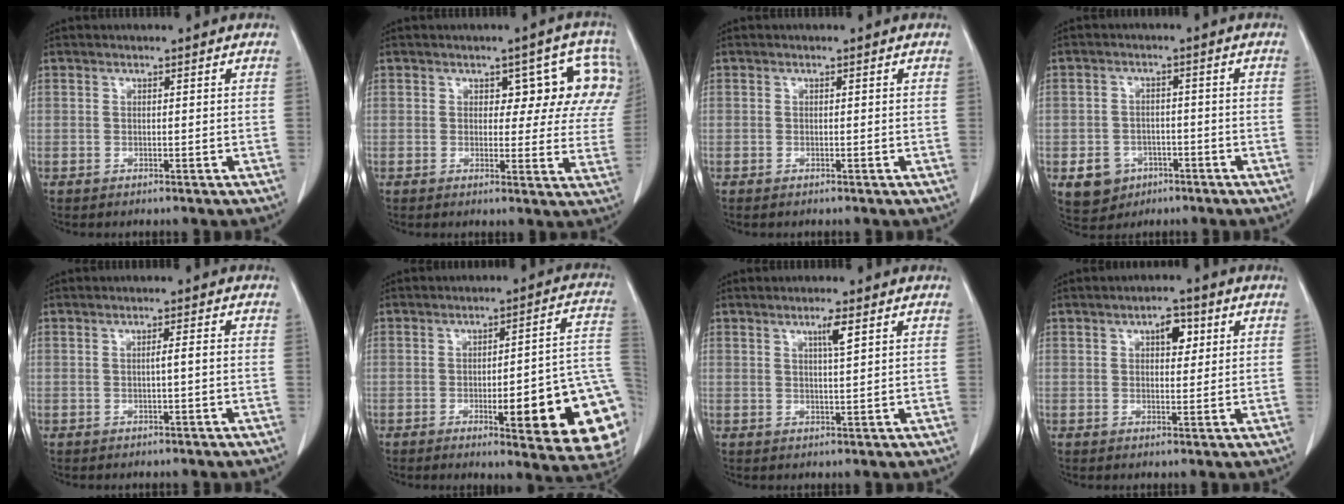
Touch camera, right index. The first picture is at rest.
{"total": 8.6, "force": [3.2, 4.6, 6.6], "torque": [-0.059, 0.019, 0.027]}
{"total": 0.0}
{"total": 5.6, "force": [-2.6, 4.7, 1.5], "torque": [-0.022, 0.006, -0.030]}
{"total": 1.3, "force": [-0.2, -0.1, 1.3], "torque": [-0.023, 0.002, -0.002]}
{"total": 19.7, "force": [-5.3, 3.2, 18.6], "torque": [-0.143, 0.016, -0.051]}
{"total": 2.8, "force": [1.3, -0.2, 2.4], "torque": [-0.045, -0.003, 0.023]}
{"total": 3.8, "force": [1.5, 1.9, 2.9], "torque": [-0.044, 0.008, 0.021]}